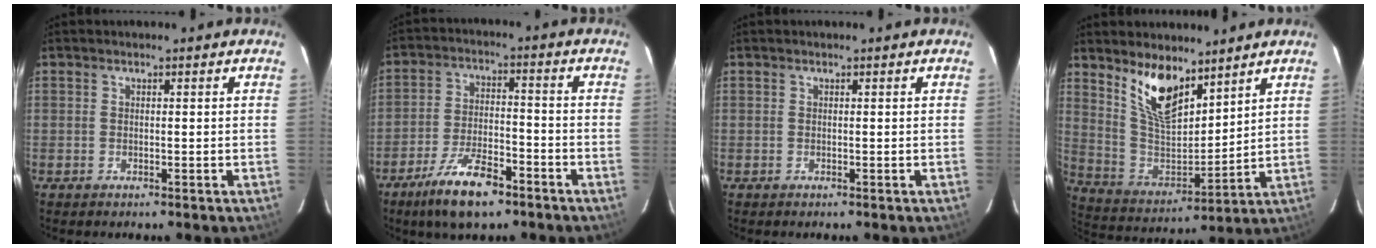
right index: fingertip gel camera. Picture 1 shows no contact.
{"total": 11.5, "force": [-7.8, 4.1, 7.4], "torque": [-0.161, -0.007, -0.136]}
{"total": 0.0}
{"total": 13.1, "force": [8.9, 5.2, 8.0], "torque": [-0.155, -0.007, 0.182]}